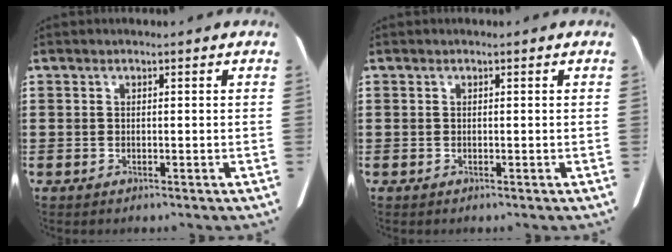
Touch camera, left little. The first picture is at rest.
{"total": 0.0}